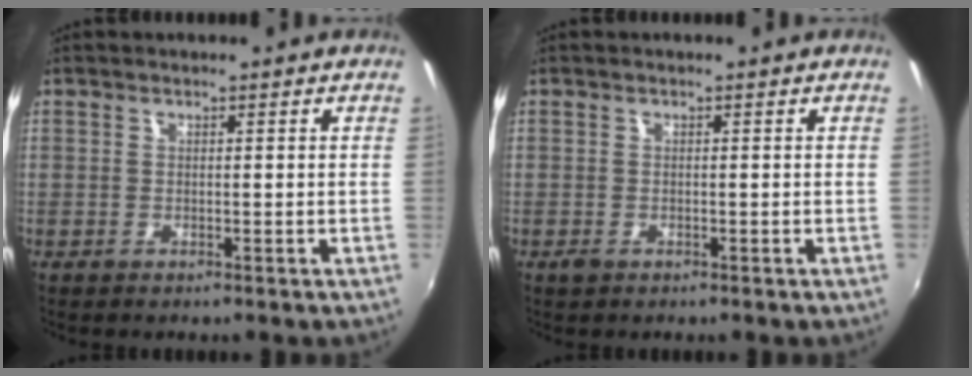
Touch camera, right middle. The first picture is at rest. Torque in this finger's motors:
{"motor_torque": [0.52, -0.46, 0.02, 0.03]}